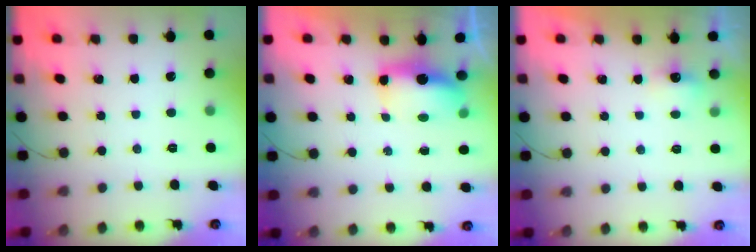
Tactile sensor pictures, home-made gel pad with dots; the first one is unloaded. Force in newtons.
{"total": 7.6, "press": 7.5, "slide": 0.8}
{"total": 2.3, "press": 2.2, "slide": 0.7}